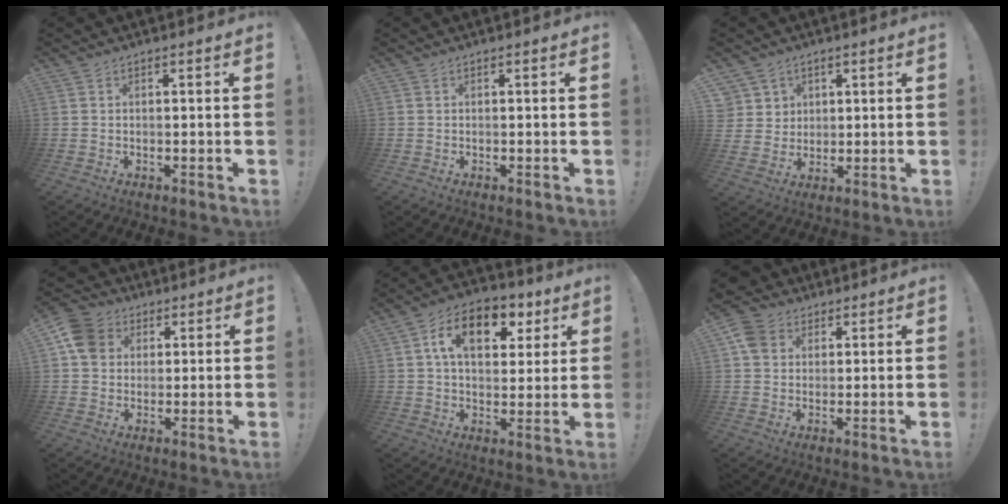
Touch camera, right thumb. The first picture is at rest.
{"total": 0.0}
{"total": 5.5, "force": [3.1, 4.5, 0.3], "torque": [-0.002, -0.027, 0.062]}
{"total": 10.0, "force": [3.4, 8.5, 3.9], "torque": [-0.053, -0.008, 0.070]}
{"total": 14.3, "force": [5.8, 8.9, 9.5], "torque": [-0.134, -0.020, 0.100]}
{"total": 7.7, "force": [3.5, 6.4, 2.6], "torque": [-0.044, -0.007, 0.071]}